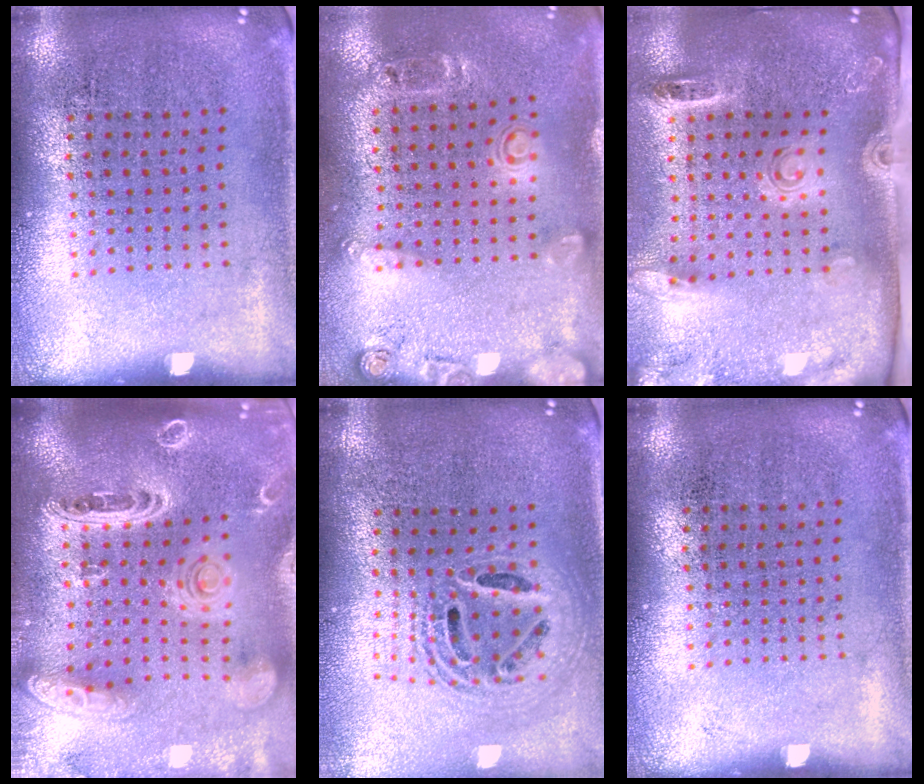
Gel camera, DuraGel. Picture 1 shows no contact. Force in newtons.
{"total": 1.8, "press": 1.2, "slide": 1.3}
{"total": 2.8, "press": 2.0, "slide": 2.0}
{"total": 3.7, "press": 3.0, "slide": 2.3}
{"total": 2.0, "press": 1.6, "slide": 1.3}
{"total": 0.0}